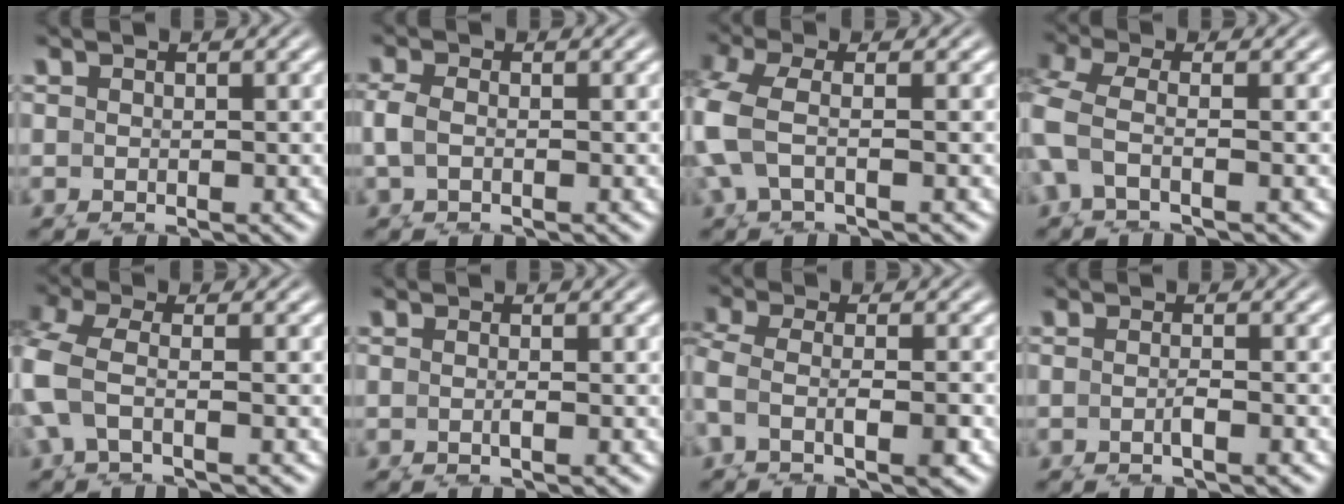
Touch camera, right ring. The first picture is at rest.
{"total": 2.0, "force": [0.3, 1.0, 1.7], "torque": [-0.049, -0.011, 0.012]}
{"total": 5.1, "force": [1.0, 3.7, 3.4], "torque": [-0.108, -0.013, 0.018]}
{"total": 3.7, "force": [0.4, 2.5, 2.7], "torque": [-0.095, -0.026, 0.021]}
{"total": 4.2, "force": [0.6, 2.9, 3.0], "torque": [-0.102, -0.020, 0.019]}
{"total": 0.8, "force": [0.2, -0.5, 0.6], "torque": [-0.011, -0.005, 0.006]}
{"total": 3.2, "force": [0.5, 1.9, 2.6], "torque": [-0.077, -0.028, 0.026]}
{"total": 1.0, "force": [0.0, -0.5, 0.8], "torque": [-0.013, -0.004, 0.001]}